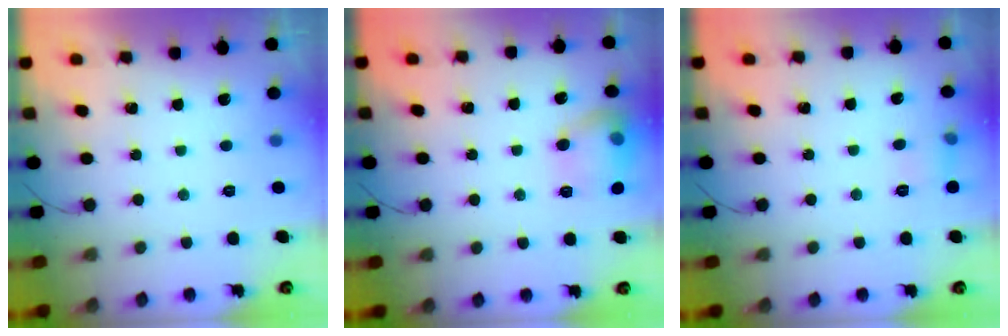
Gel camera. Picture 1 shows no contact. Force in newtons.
{"total": 12.6, "press": 12.6, "slide": 1.0}
{"total": 5.0, "press": 4.7, "slide": 1.6}